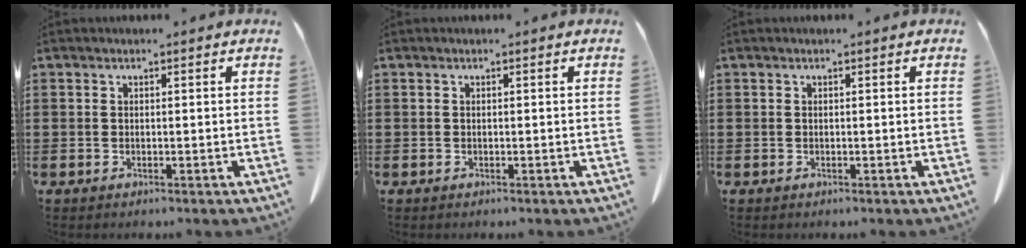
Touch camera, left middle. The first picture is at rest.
{"total": 0.0}
{"total": 0.0}